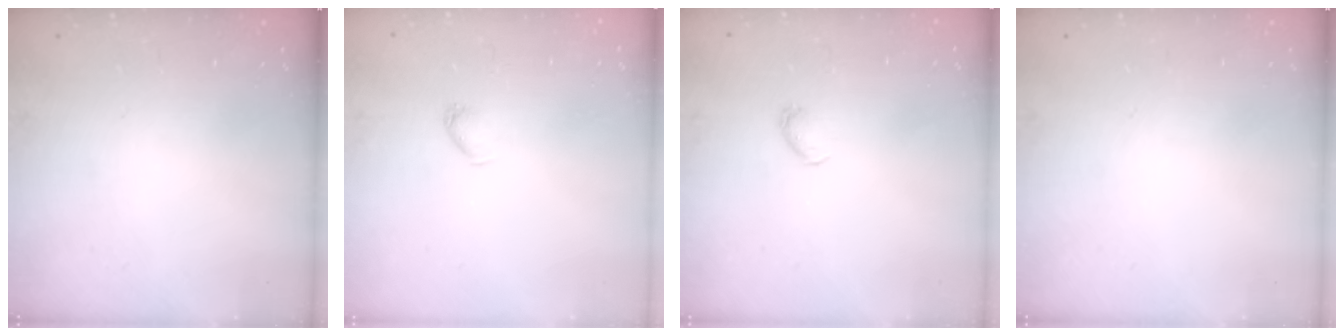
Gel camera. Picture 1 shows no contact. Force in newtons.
{"total": 2.5, "press": 2.5, "slide": 0.5}
{"total": 2.7, "press": 2.7, "slide": 0.5}
{"total": 0.0}